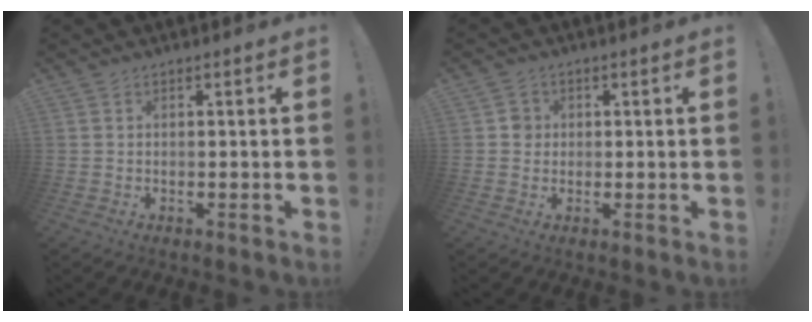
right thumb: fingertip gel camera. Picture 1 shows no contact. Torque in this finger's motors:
{"motor_torque": [-0.04, 0.09, 0.27, -0.15, -0.04]}